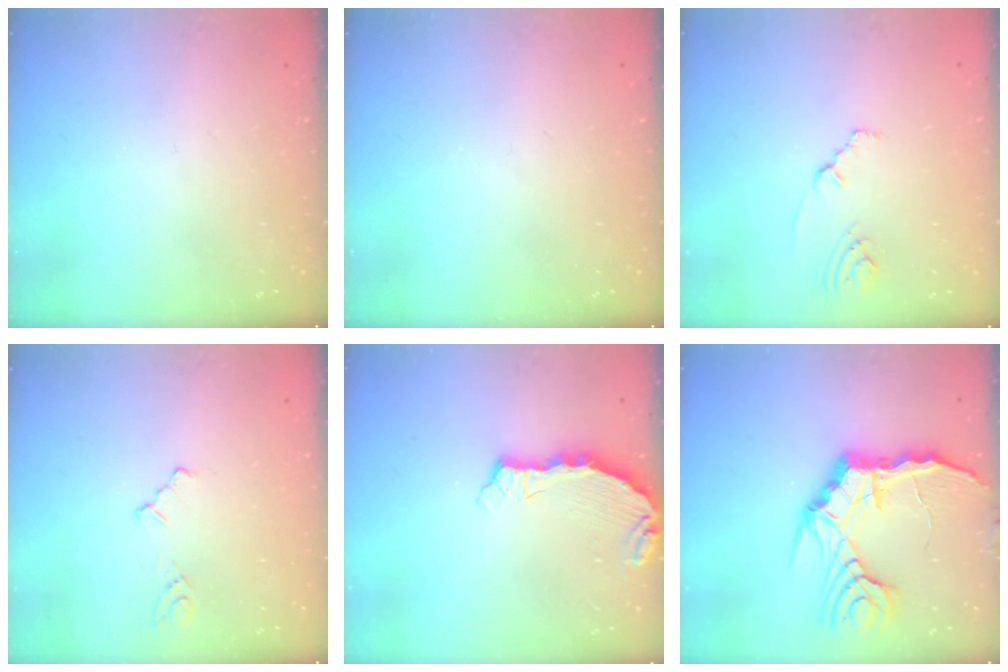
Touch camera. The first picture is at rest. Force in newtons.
{"total": 0.0}
{"total": 1.7, "press": 1.7, "slide": 0.4}
{"total": 2.4, "press": 2.3, "slide": 0.4}
{"total": 6.3, "press": 5.6, "slide": 2.8}
{"total": 13.5, "press": 13.4, "slide": 1.7}